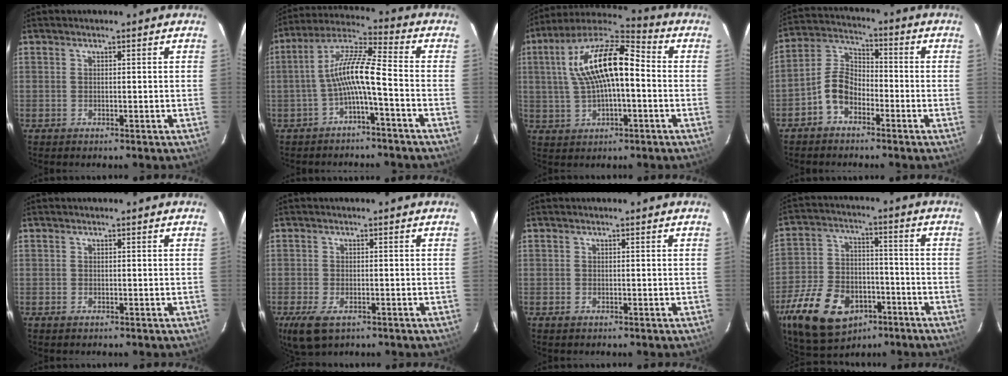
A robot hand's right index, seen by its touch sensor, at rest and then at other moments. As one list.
[{"total": 9.1, "force": [-3.0, 0.7, 8.5], "torque": [-0.189, 0.021, -0.058]}, {"total": 16.3, "force": [1.0, 6.2, 15.1], "torque": [-0.284, 0.028, 0.010]}, {"total": 7.2, "force": [-4.0, 4.4, 4.0], "torque": [-0.092, 0.024, -0.082]}, {"total": 0.8, "force": [-0.5, 0.5, 0.3], "torque": [-0.005, -0.001, -0.010]}, {"total": 6.6, "force": [-3.7, 3.3, 4.3], "torque": [-0.104, -0.023, -0.066]}, {"total": 0.9, "force": [-0.6, 0.6, 0.3], "torque": [-0.006, -0.001, -0.010]}, {"total": 21.6, "force": [-11.2, 13.6, 12.4], "torque": [-0.289, -0.004, -0.174]}]